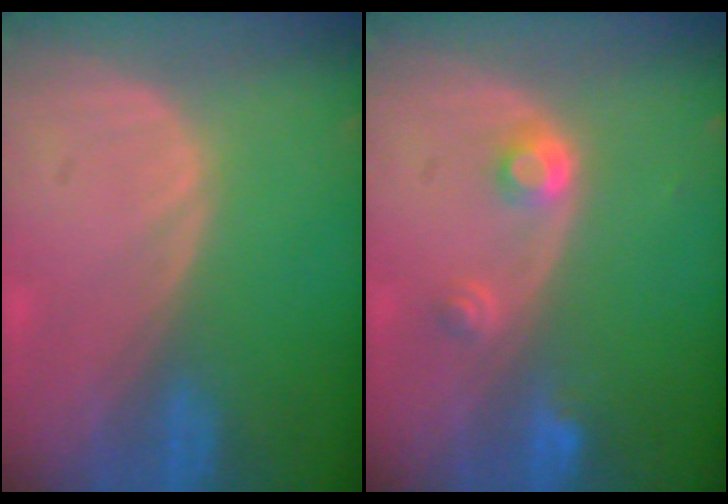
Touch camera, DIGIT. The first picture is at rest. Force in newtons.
{"total": 3.0, "press": 2.8, "slide": 1.0}